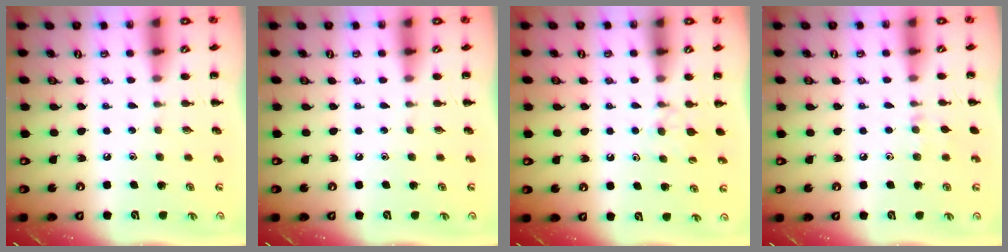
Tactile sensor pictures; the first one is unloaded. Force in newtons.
{"total": 0.0}
{"total": 5.3, "press": 5.0, "slide": 1.8}
{"total": 6.0, "press": 5.8, "slide": 1.7}